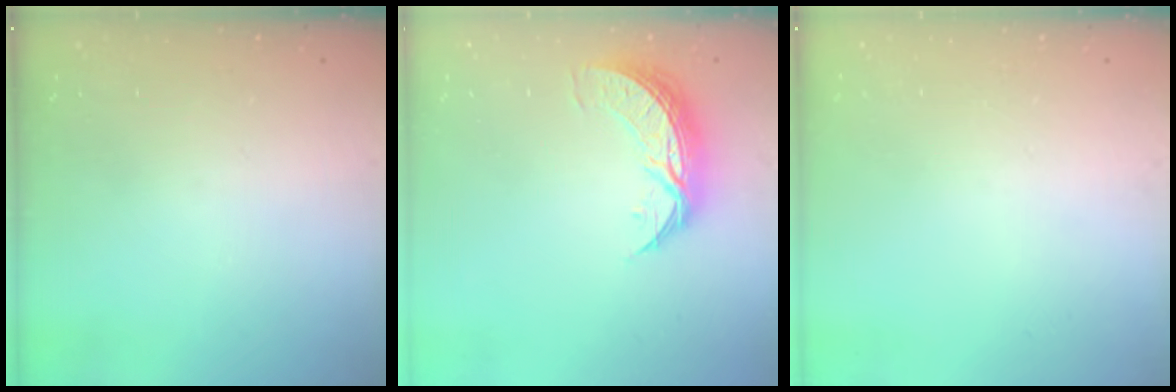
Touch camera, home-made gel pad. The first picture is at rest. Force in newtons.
{"total": 8.8, "press": 8.8, "slide": 0.4}
{"total": 0.0}